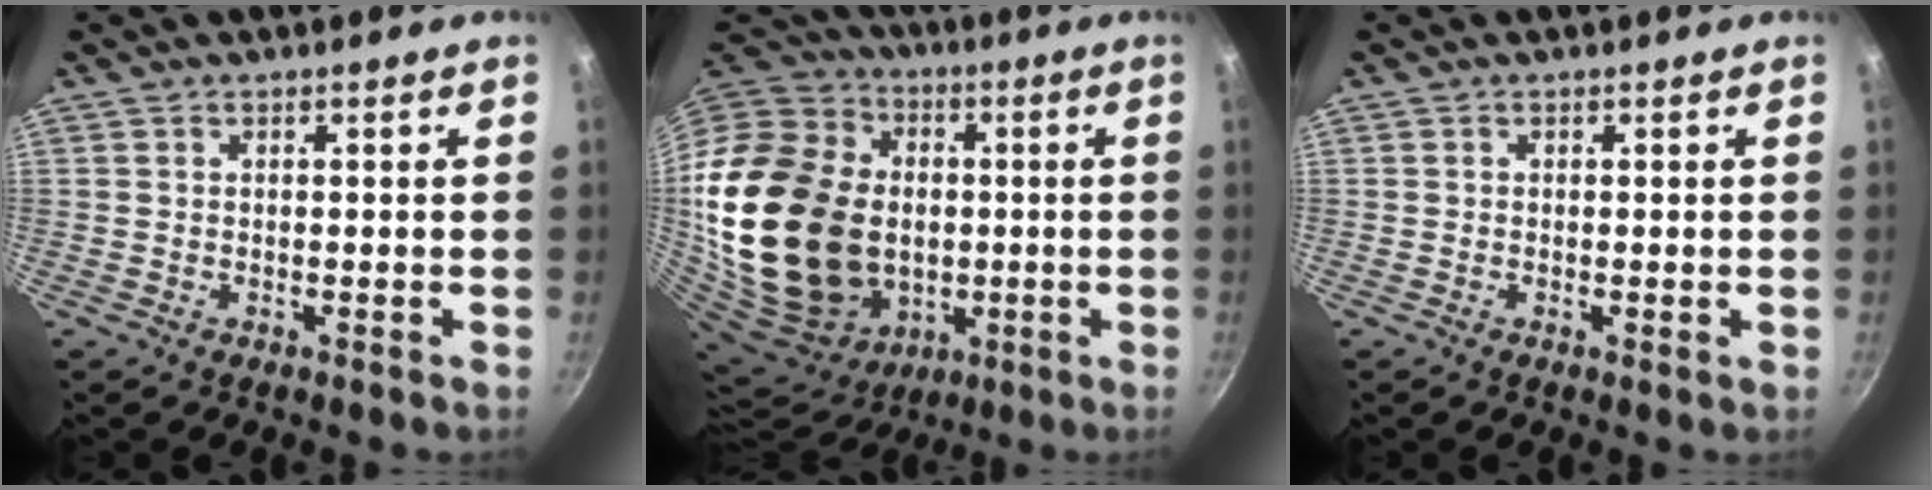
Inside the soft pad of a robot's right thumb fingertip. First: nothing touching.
{"total": 35.0, "force": [-1.7, 24.8, 24.5], "torque": [-0.527, 0.008, -0.008]}
{"total": 0.6, "force": [-0.1, 0.2, 0.6], "torque": [-0.012, -0.004, -0.003]}